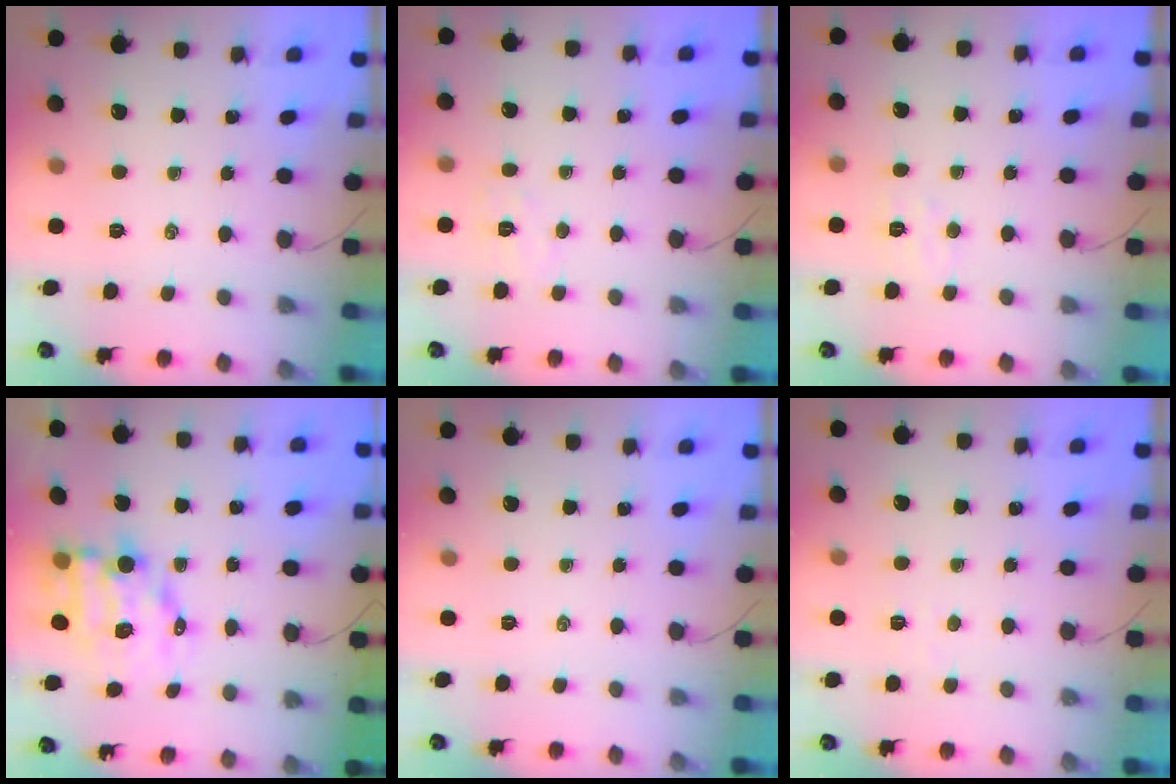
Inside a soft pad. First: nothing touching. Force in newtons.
{"total": 5.3, "press": 5.1, "slide": 1.0}
{"total": 4.1, "press": 4.0, "slide": 0.8}
{"total": 10.4, "press": 10.1, "slide": 2.4}
{"total": 0.0}
{"total": 2.9, "press": 2.8, "slide": 0.6}